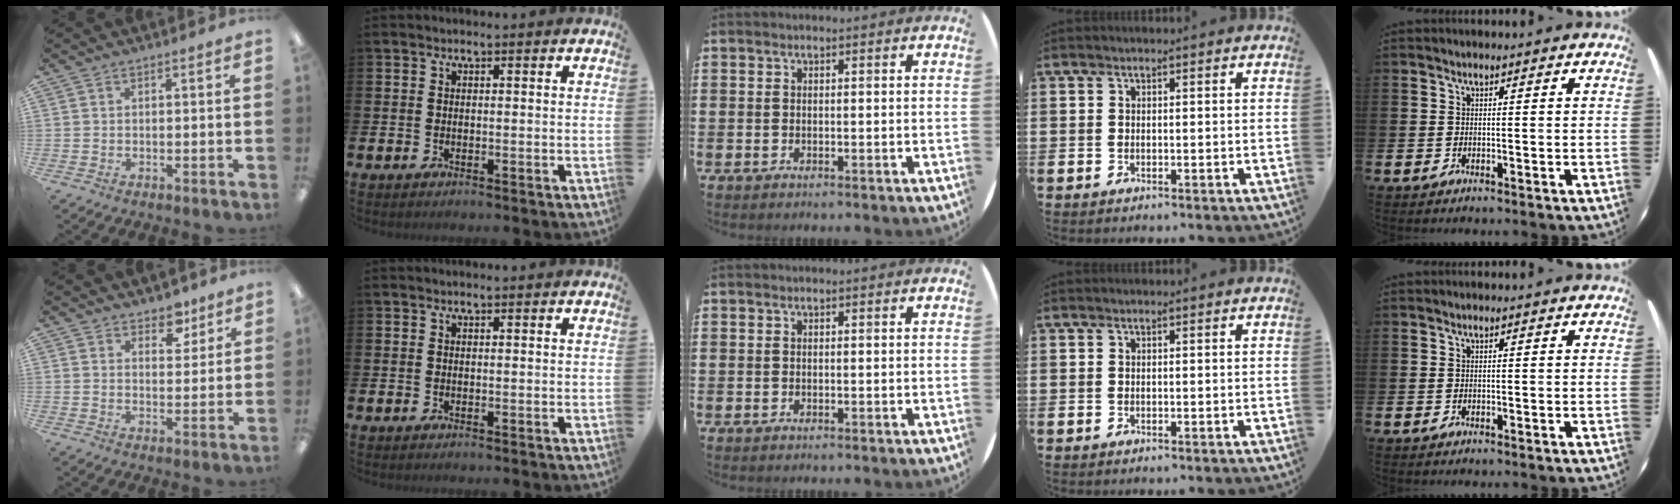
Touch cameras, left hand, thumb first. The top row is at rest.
{"thumb": {"total": 6.0, "force": [4.6, 3.4, 1.8], "torque": [-0.010, -0.024, 0.078]}}